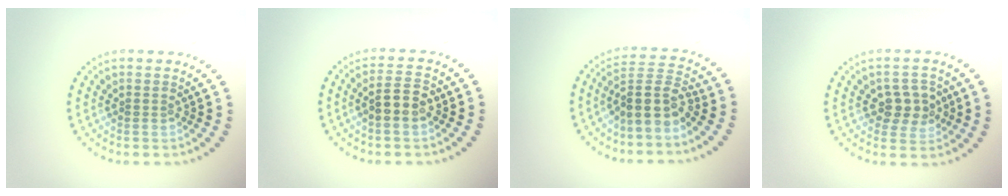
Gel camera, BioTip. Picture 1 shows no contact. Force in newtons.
{"total": 2.6, "press": 2.5, "slide": 0.6}
{"total": 3.8, "press": 3.0, "slide": 2.3}
{"total": 3.0, "press": 2.8, "slide": 0.9}